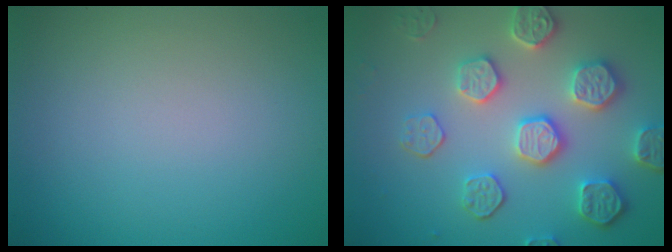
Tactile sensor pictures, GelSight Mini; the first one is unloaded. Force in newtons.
{"total": 5.6, "press": 5.0, "slide": 2.5}